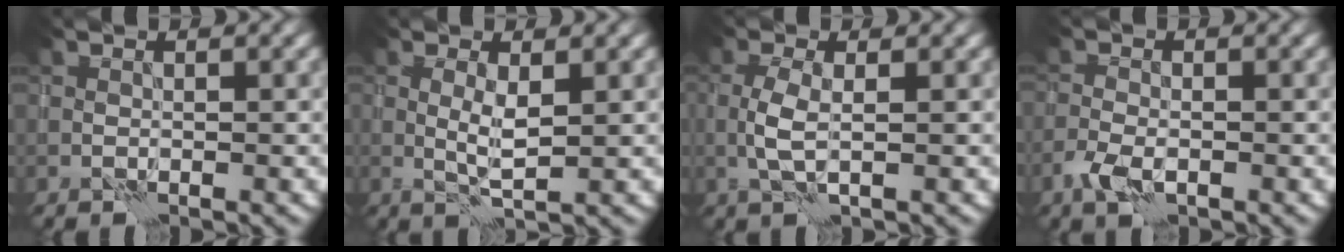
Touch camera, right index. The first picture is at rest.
{"total": 2.1, "force": [0.5, 0.4, 2.0], "torque": [-0.038, -0.001, 0.011]}
{"total": 2.3, "force": [0.1, 0.8, 2.2], "torque": [-0.049, 0.000, -0.001]}
{"total": 2.3, "force": [-1.3, 1.2, 1.5], "torque": [-0.034, -0.003, -0.029]}